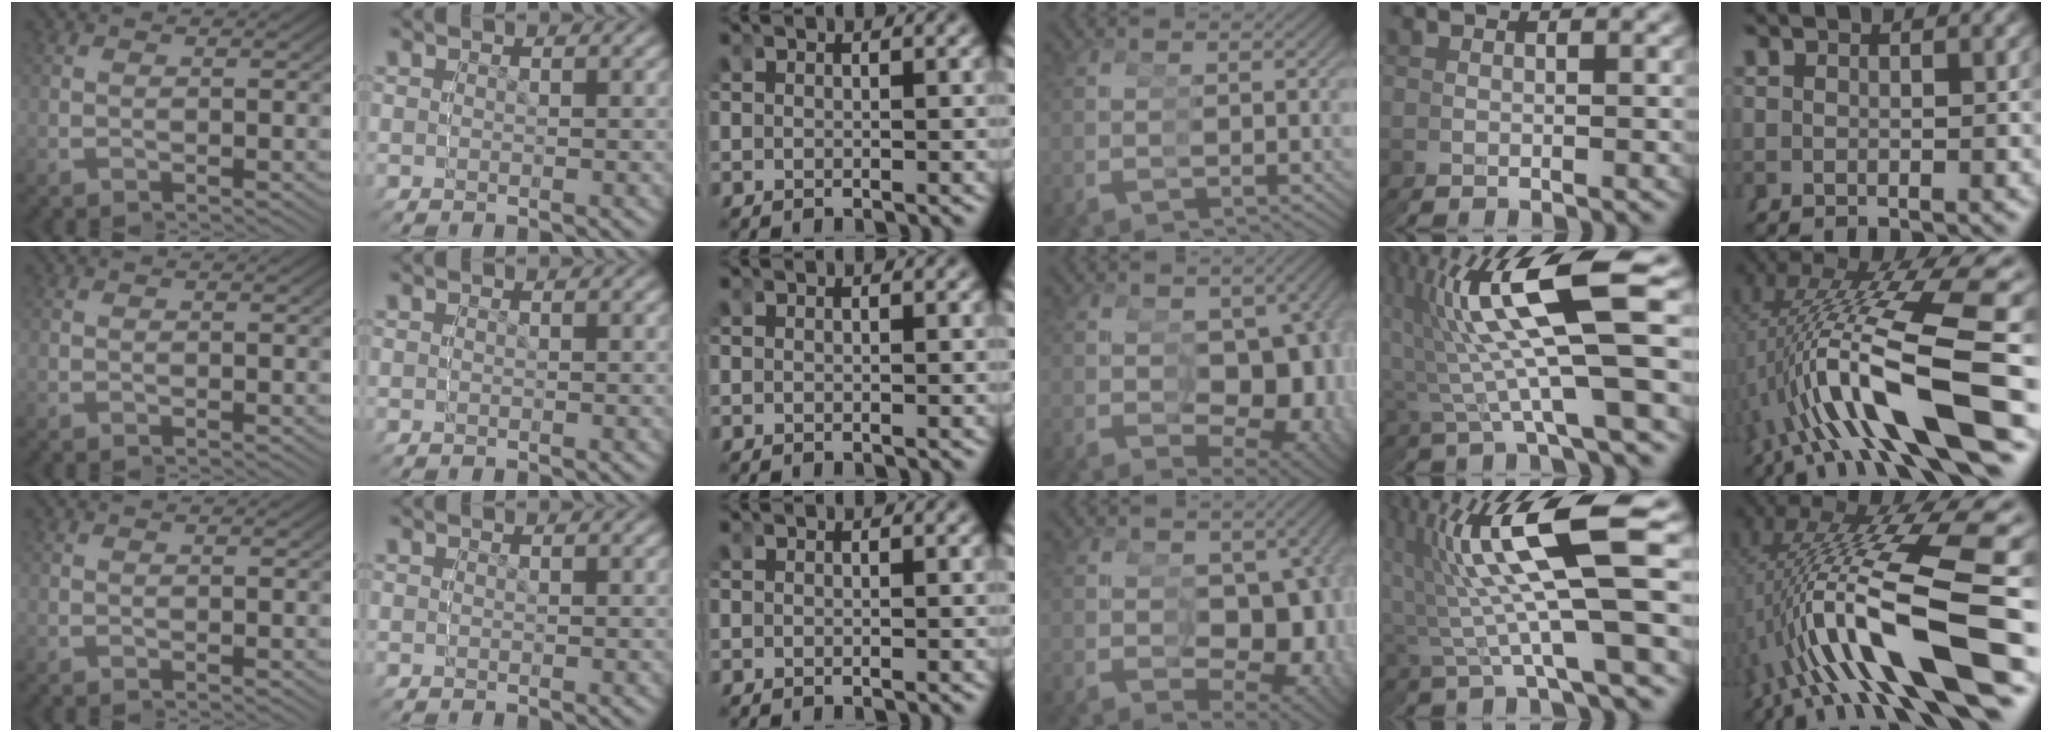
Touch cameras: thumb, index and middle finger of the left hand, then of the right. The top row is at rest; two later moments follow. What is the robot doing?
{"motion": "grasp_and_lifting", "object": "condiment"}